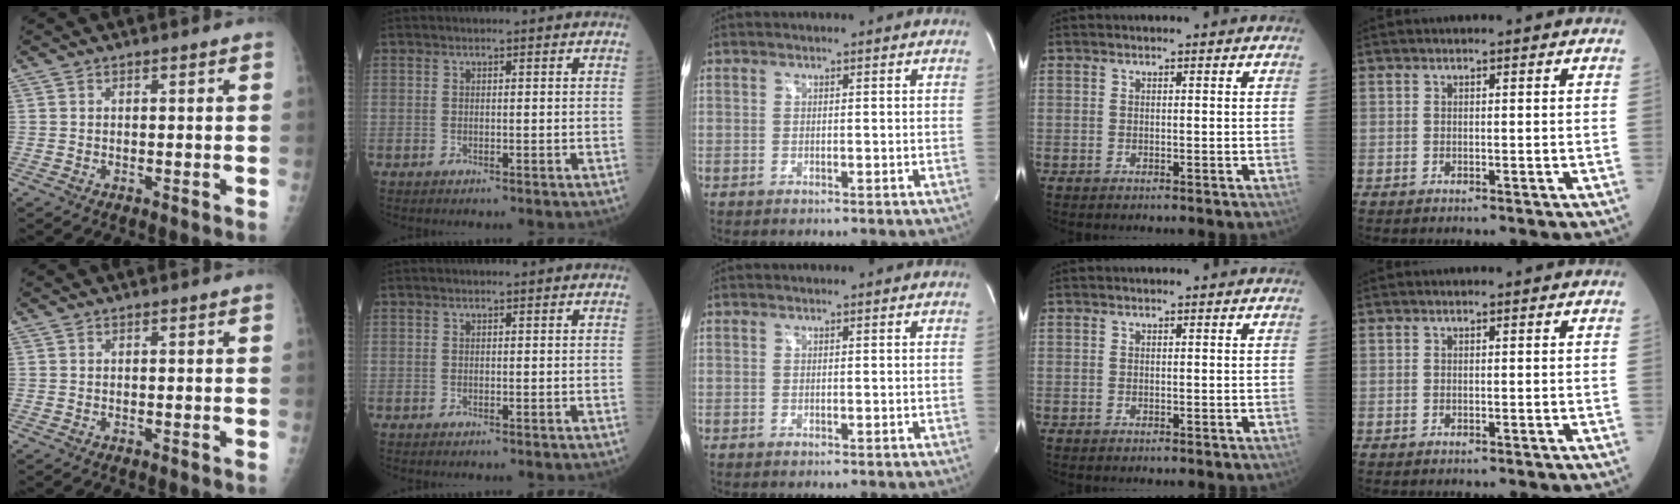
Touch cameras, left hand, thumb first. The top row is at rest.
{}